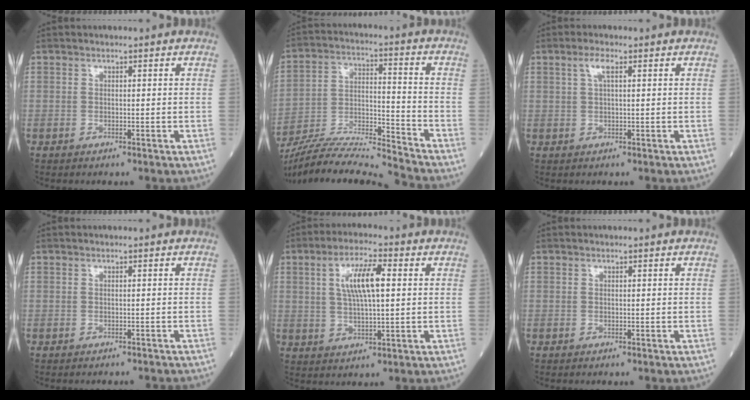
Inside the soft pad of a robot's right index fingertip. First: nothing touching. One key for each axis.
{"total": 17.0, "fx": -16.2, "fy": -1.5, "fz": 4.9, "tx": -0.091, "ty": 0.005, "tz": -0.285}
{"total": 2.1, "fx": 1.0, "fy": 0.5, "fz": 1.8, "tx": -0.039, "ty": 0.014, "tz": 0.022}
{"total": 2.8, "fx": -2.8, "fy": 0.2, "fz": 0.6, "tx": -0.009, "ty": -0.007, "tz": -0.033}
{"total": 7.9, "fx": 1.9, "fy": 1.7, "fz": 7.5, "tx": -0.142, "ty": 0.011, "tz": 0.037}
{"total": 0.0}